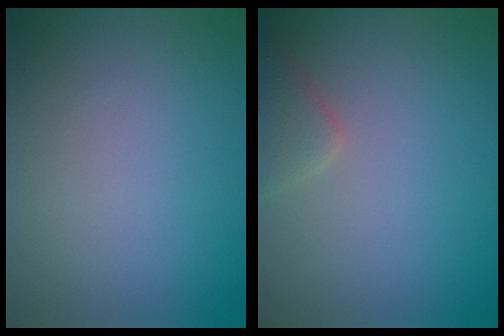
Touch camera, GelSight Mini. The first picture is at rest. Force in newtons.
{"total": 1.9, "press": 1.9, "slide": 0.1}